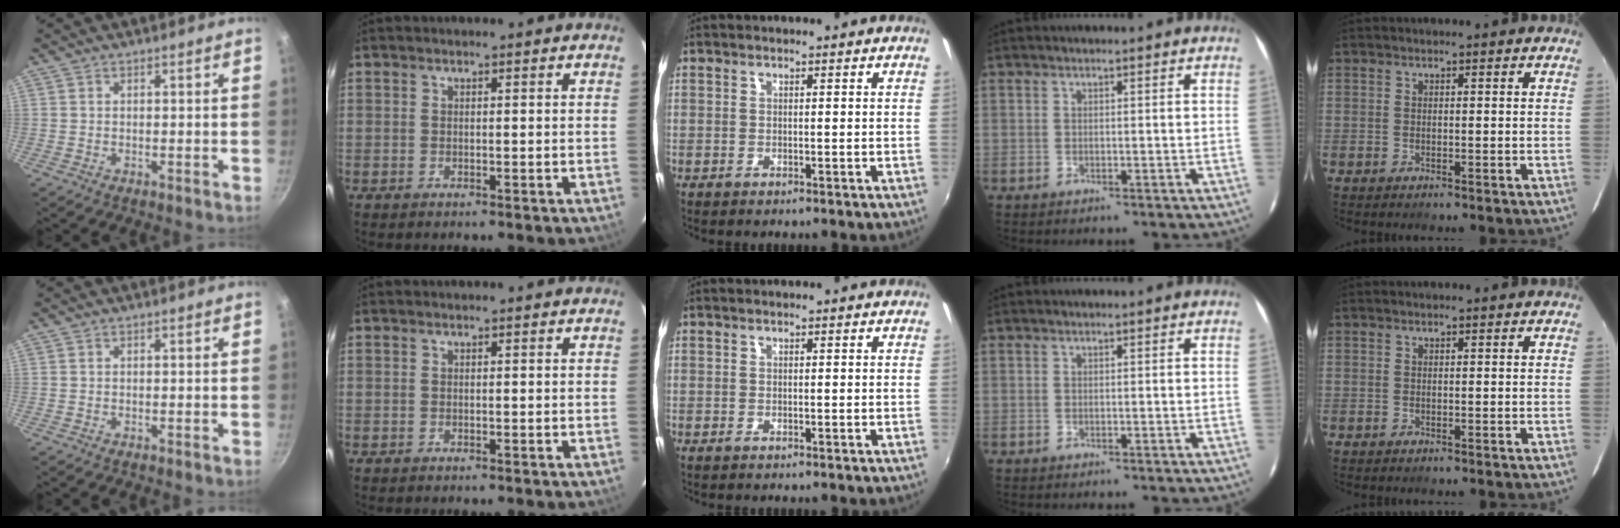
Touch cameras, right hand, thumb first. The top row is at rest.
{}